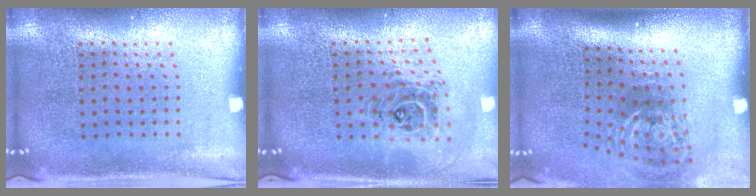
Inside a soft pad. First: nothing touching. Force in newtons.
{"total": 1.0, "press": 1.0, "slide": 0.3}
{"total": 2.1, "press": 1.3, "slide": 1.7}